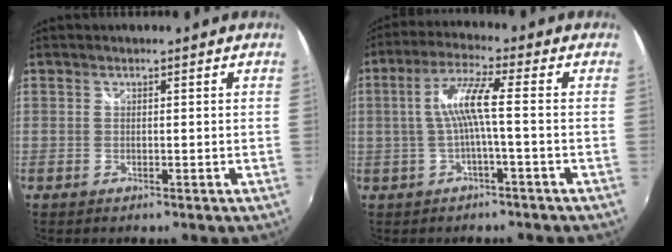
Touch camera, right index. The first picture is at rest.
{"total": 6.7, "force": [-0.9, -0.2, 6.7], "torque": [-0.143, 0.008, -0.011]}